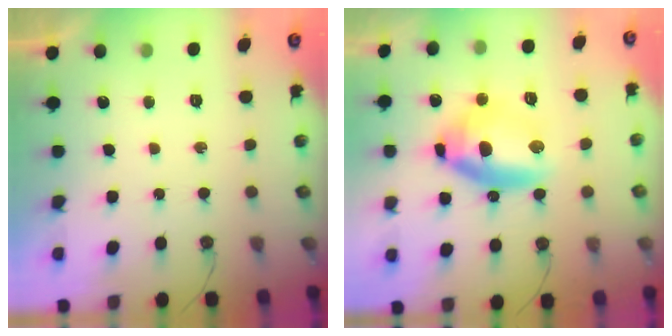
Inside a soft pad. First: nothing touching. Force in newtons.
{"total": 13.2, "press": 13.1, "slide": 1.4}